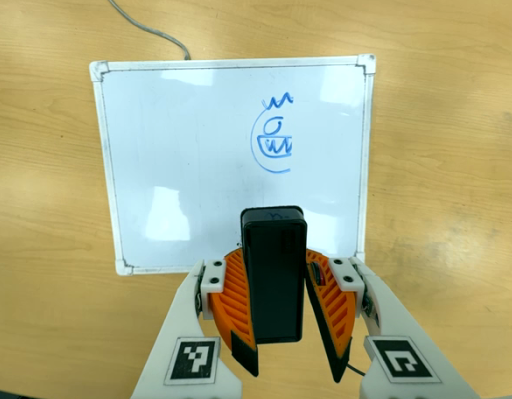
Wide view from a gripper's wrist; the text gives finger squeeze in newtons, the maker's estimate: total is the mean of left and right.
{"total": 7.9, "left": 8.5, "right": 7.2}